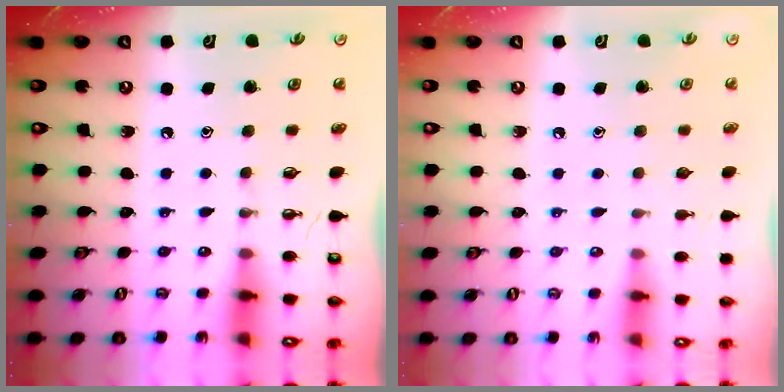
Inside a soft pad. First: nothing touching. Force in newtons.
{"total": 0.0}